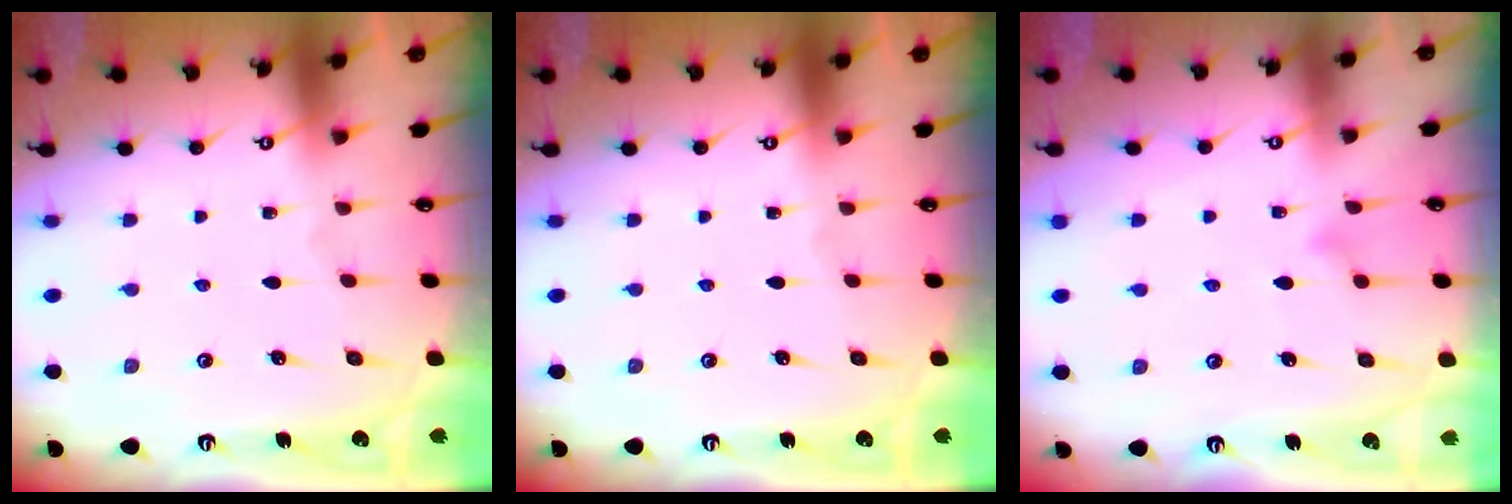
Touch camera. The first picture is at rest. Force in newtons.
{"total": 0.0}
{"total": 9.7, "press": 9.7, "slide": 0.3}